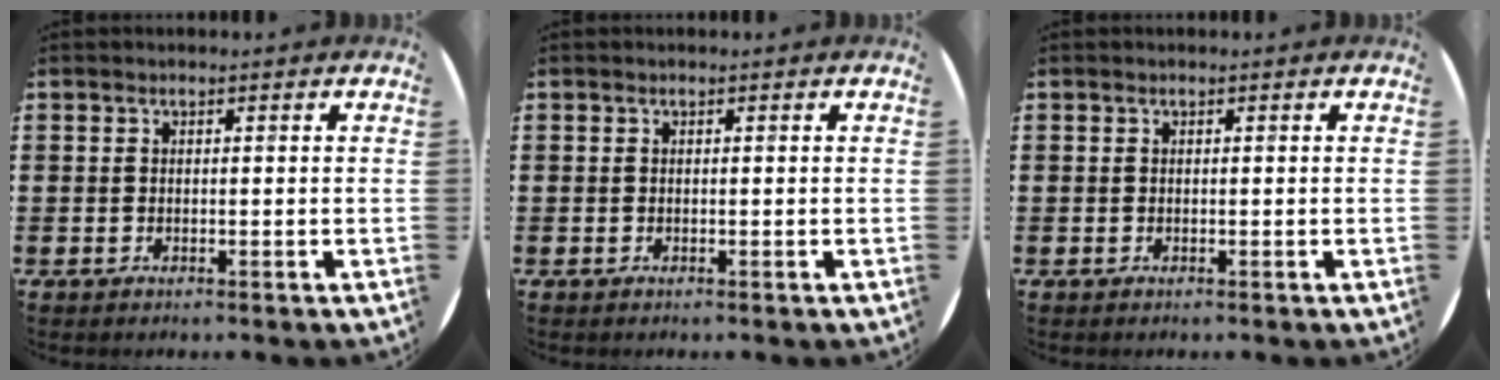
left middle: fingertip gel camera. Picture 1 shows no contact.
{"total": 0.0}
{"total": 0.0}